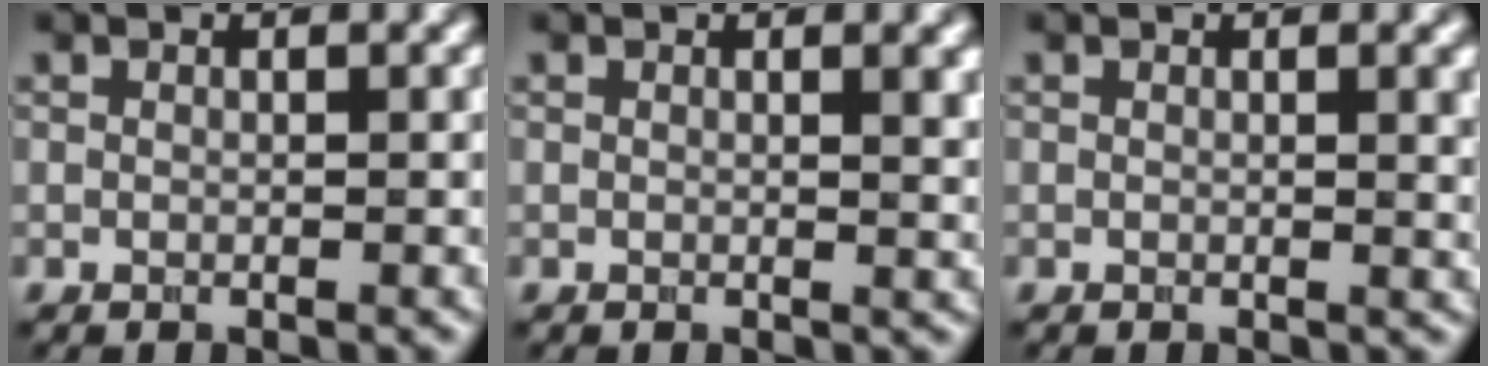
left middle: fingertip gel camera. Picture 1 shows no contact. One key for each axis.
{"total": 2.1, "fx": 0.8, "fy": 0.7, "fz": 1.8, "tx": -0.012, "ty": 0.001, "tz": 0.008}
{"total": 2.1, "fx": 0.5, "fy": 0.6, "fz": 1.9, "tx": -0.016, "ty": 0.001, "tz": 0.003}